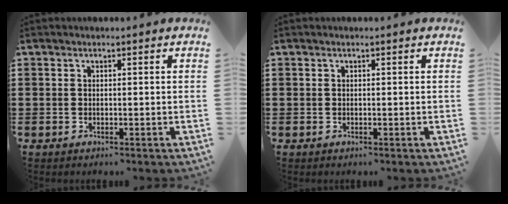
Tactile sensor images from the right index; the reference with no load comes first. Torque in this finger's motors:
{"motor_torque": [-0.04, 0.01, 0.00, 0.00]}